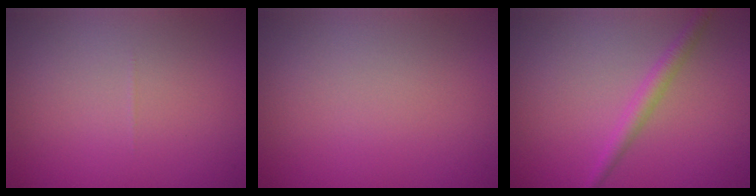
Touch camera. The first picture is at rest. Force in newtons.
{"total": 0.0}
{"total": 1.9, "press": 1.9, "slide": 0.1}